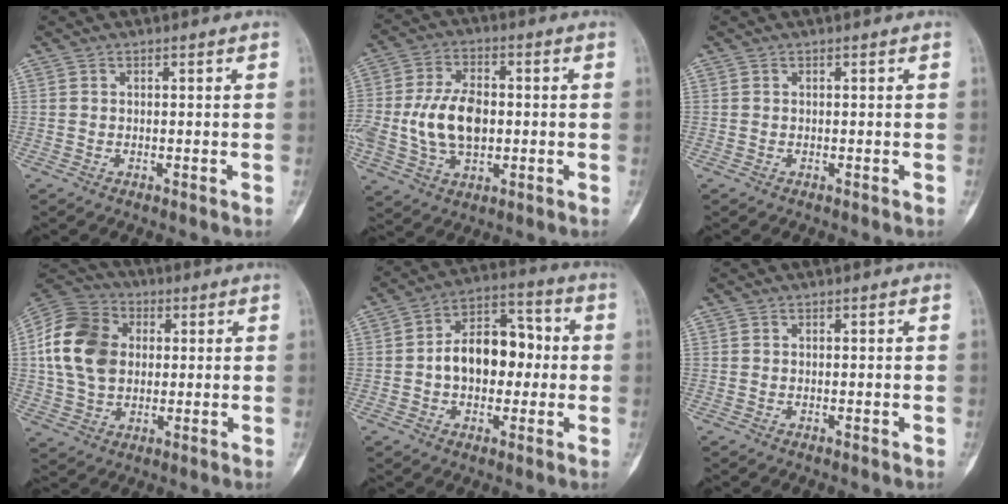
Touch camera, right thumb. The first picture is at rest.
{"total": 13.3, "force": [-0.6, 8.5, 10.2], "torque": [-0.186, 0.011, -0.005]}
{"total": 0.0}
{"total": 16.0, "force": [2.0, 12.2, 10.1], "torque": [-0.176, 0.013, 0.030]}
{"total": 13.1, "force": [-0.4, 8.7, 9.7], "torque": [-0.117, 0.040, -0.013]}
{"total": 0.0}